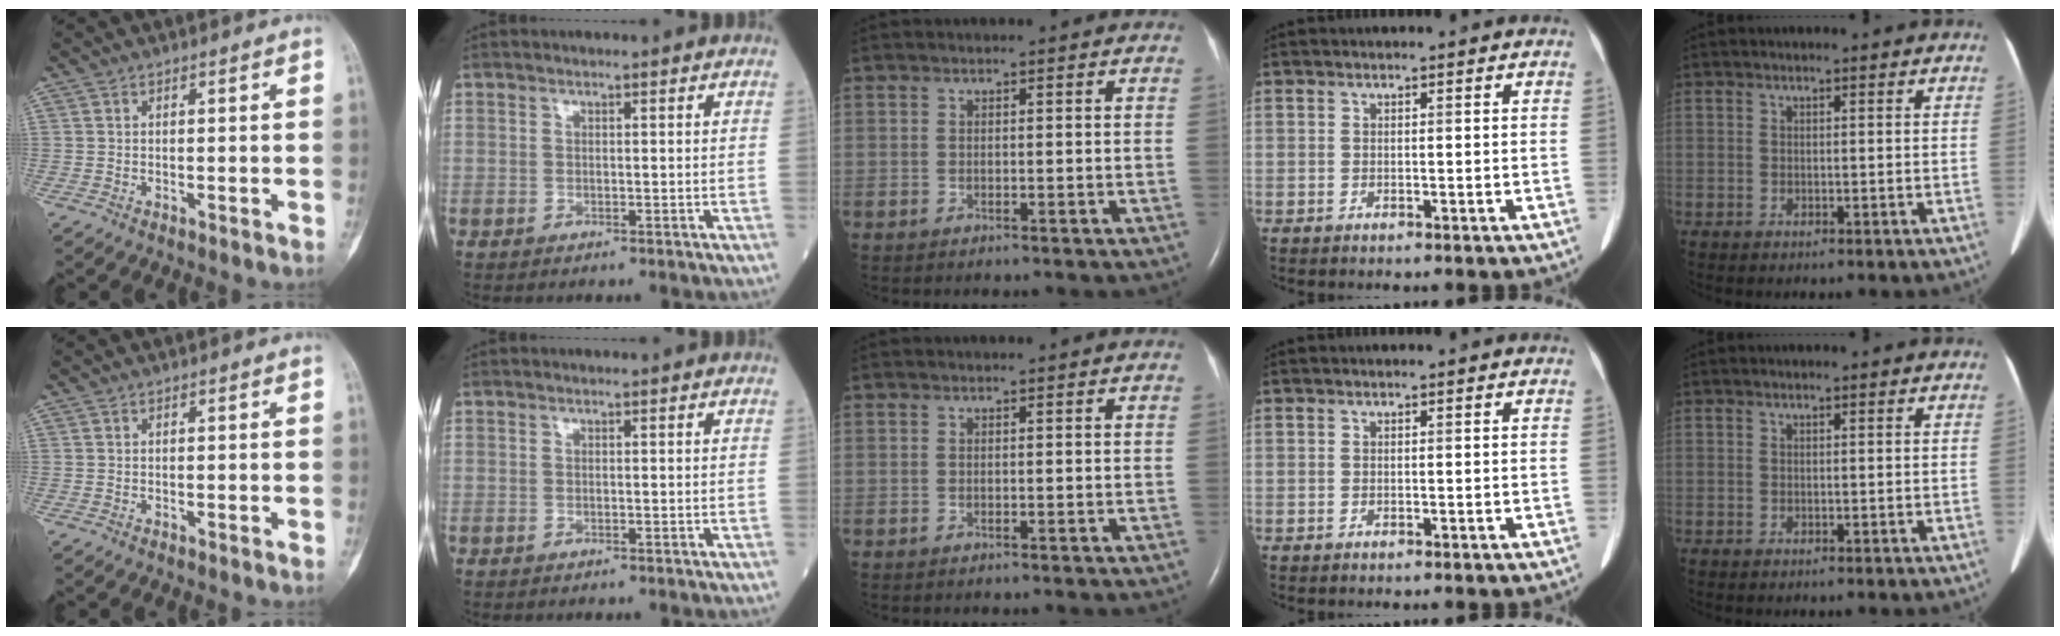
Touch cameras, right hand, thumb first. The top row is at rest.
{}